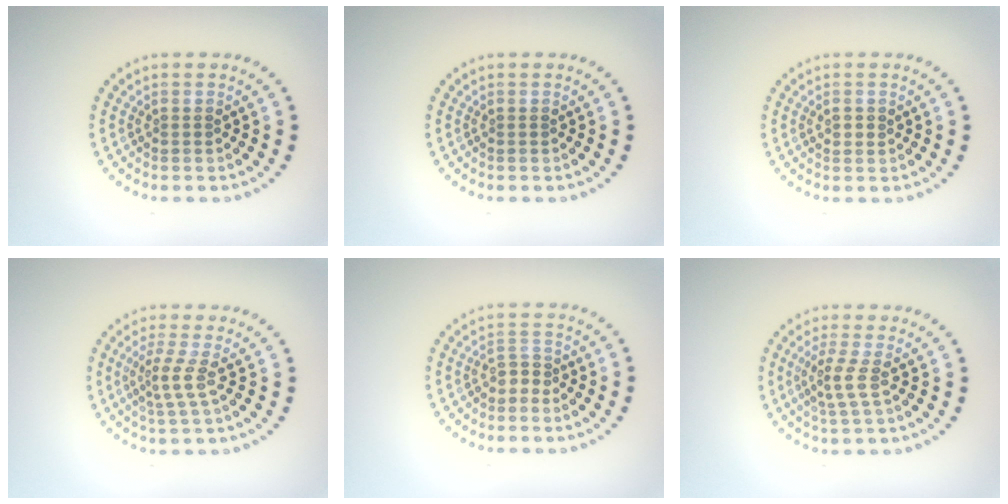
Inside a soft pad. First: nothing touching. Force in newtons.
{"total": 0.0}
{"total": 1.0, "press": 1.0, "slide": 0.3}
{"total": 2.2, "press": 1.5, "slide": 1.6}
{"total": 1.4, "press": 1.0, "slide": 0.9}
{"total": 2.1, "press": 1.5, "slide": 1.5}